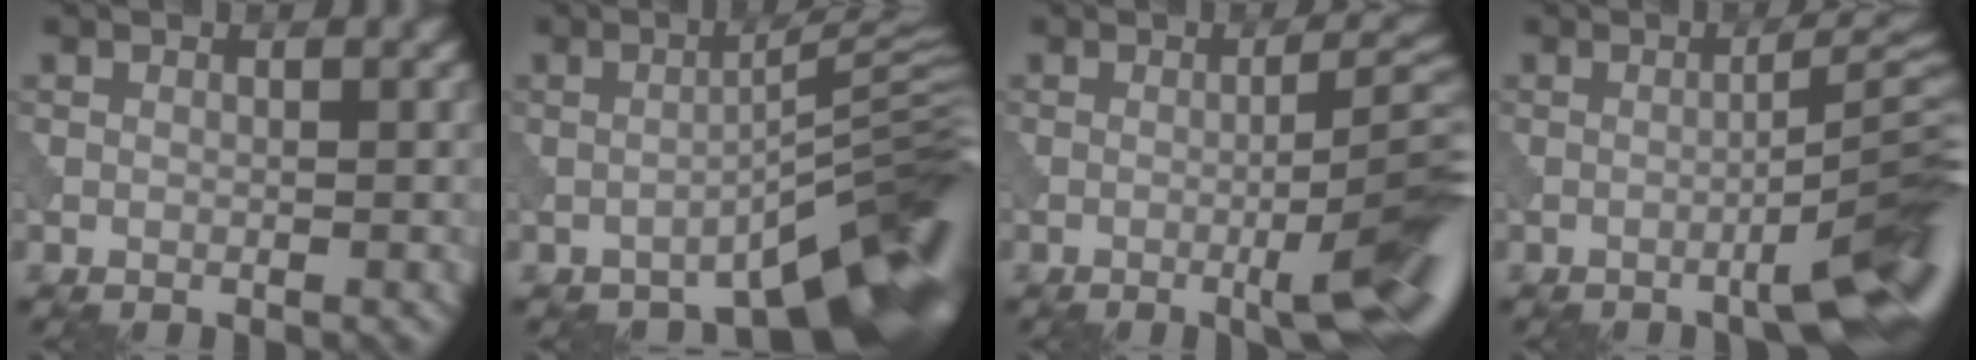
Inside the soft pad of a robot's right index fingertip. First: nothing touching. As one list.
[{"total": 10.3, "force": [-6.0, 2.9, 7.9], "torque": [-0.089, 0.004, -0.088]}, {"total": 8.5, "force": [-2.5, 1.6, 8.0], "torque": [-0.103, 0.010, -0.035]}, {"total": 8.8, "force": [-3.6, 1.5, 7.9], "torque": [-0.096, 0.015, -0.052]}]